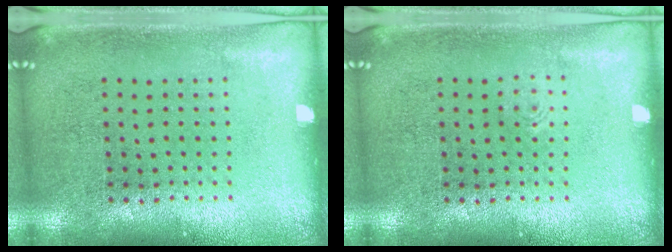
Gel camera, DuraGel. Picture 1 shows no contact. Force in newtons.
{"total": 0.6, "press": 0.6, "slide": 0.1}